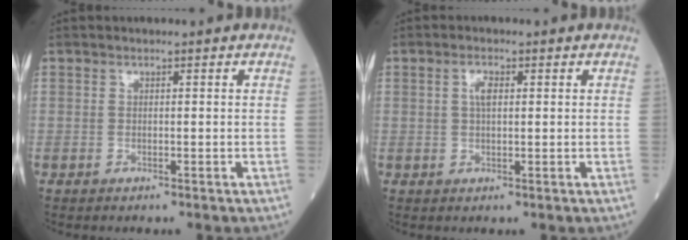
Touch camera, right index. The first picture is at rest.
{"total": 2.2, "force": [0.6, 0.8, 1.9], "torque": [-0.041, 0.004, 0.012]}